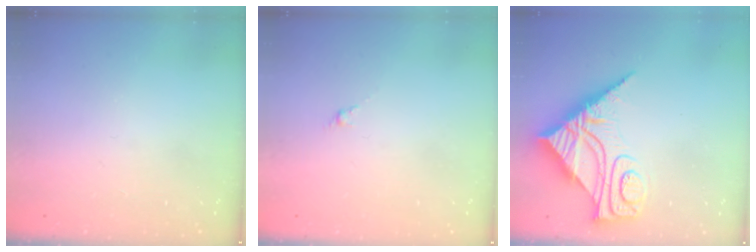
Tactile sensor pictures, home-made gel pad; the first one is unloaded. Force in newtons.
{"total": 0.0}
{"total": 15.0, "press": 15.0, "slide": 1.6}